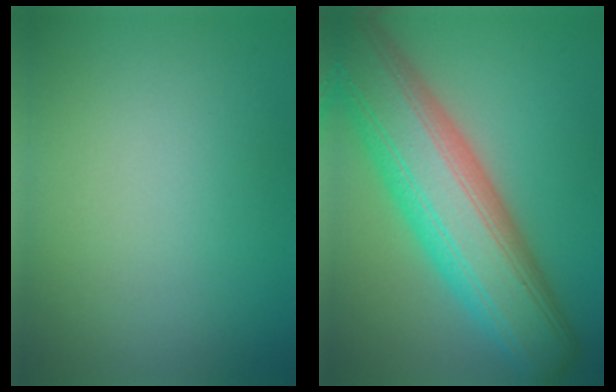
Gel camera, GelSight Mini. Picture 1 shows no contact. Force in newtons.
{"total": 12.8, "press": 12.7, "slide": 0.8}